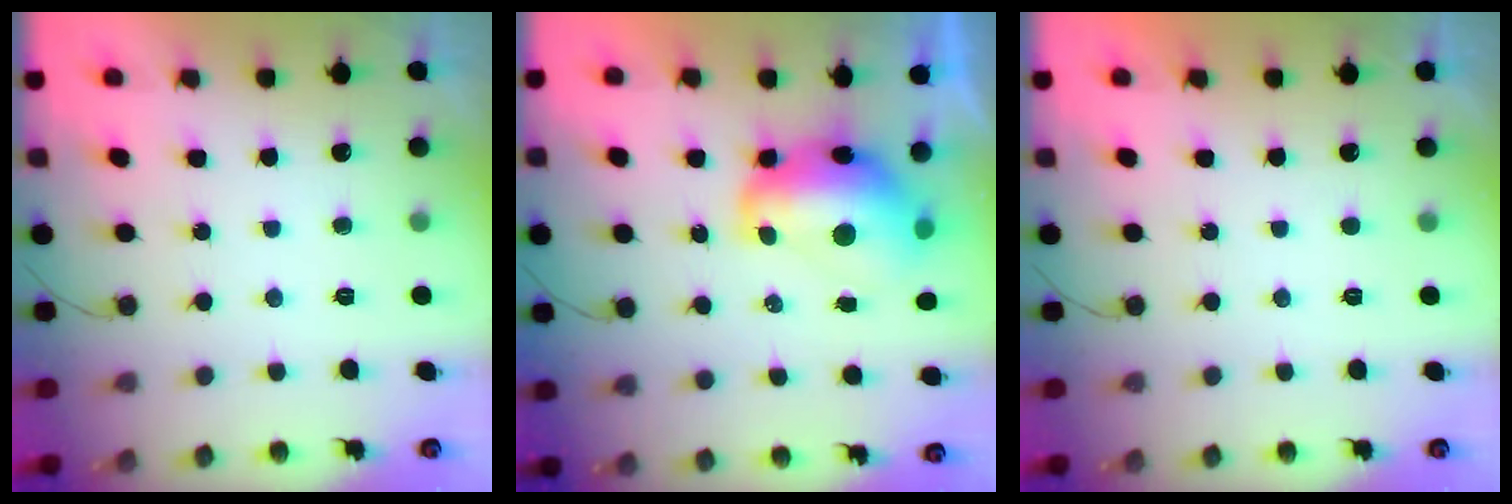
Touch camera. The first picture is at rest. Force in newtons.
{"total": 12.2, "press": 12.1, "slide": 1.6}
{"total": 0.0}